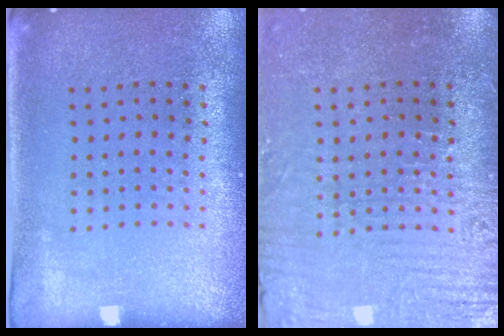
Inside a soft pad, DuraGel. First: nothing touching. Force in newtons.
{"total": 4.2, "press": 3.9, "slide": 1.7}